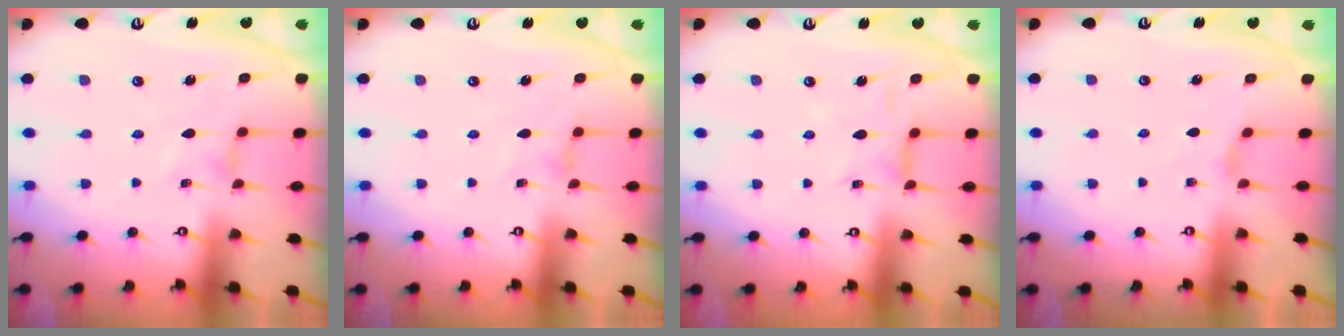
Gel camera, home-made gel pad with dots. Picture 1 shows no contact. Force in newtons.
{"total": 0.8, "press": 0.8, "slide": 0.3}
{"total": 4.7, "press": 4.7, "slide": 0.3}
{"total": 0.7, "press": 0.6, "slide": 0.3}